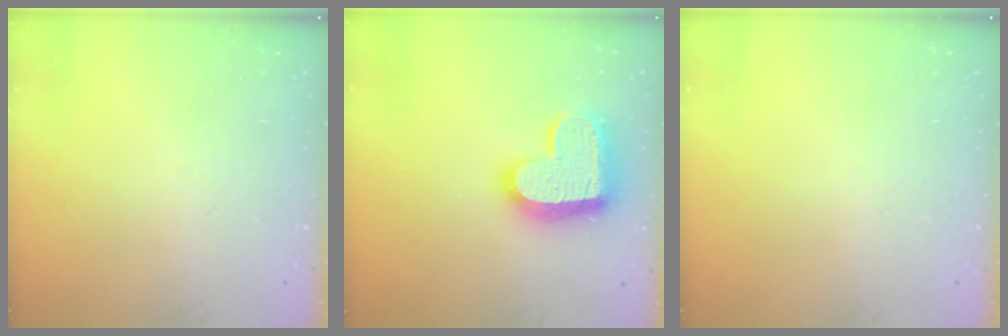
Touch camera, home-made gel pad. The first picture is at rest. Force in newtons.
{"total": 17.9, "press": 17.9, "slide": 1.4}
{"total": 0.0}